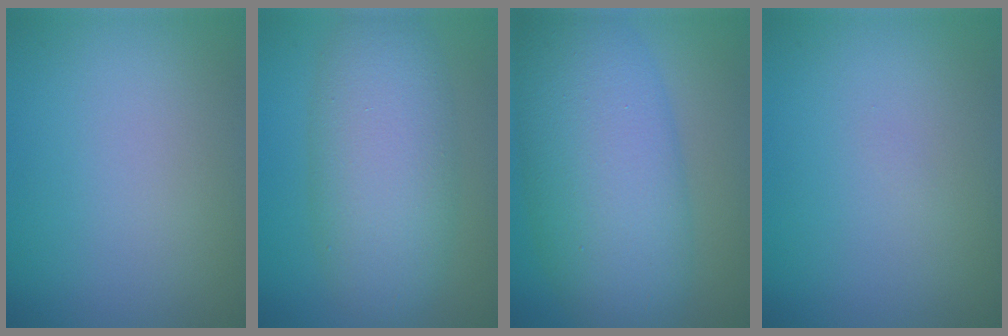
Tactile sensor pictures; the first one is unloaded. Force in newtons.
{"total": 7.5, "press": 7.5, "slide": 0.3}
{"total": 10.5, "press": 10.5, "slide": 0.2}
{"total": 0.0}